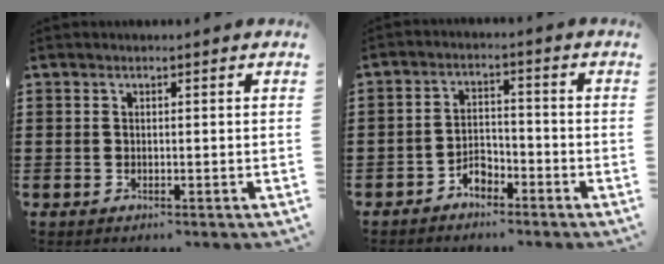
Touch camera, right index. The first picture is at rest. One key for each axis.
{"total": 3.5, "fx": -2.9, "fy": 1.4, "fz": 1.1, "tx": -0.025, "ty": 0.007, "tz": -0.059}